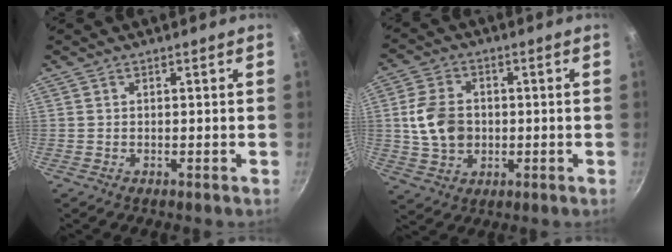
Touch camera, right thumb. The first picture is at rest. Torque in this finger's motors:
{"motor_torque": [-0.34, 0.59, 0.41, 0.74, 0.07]}